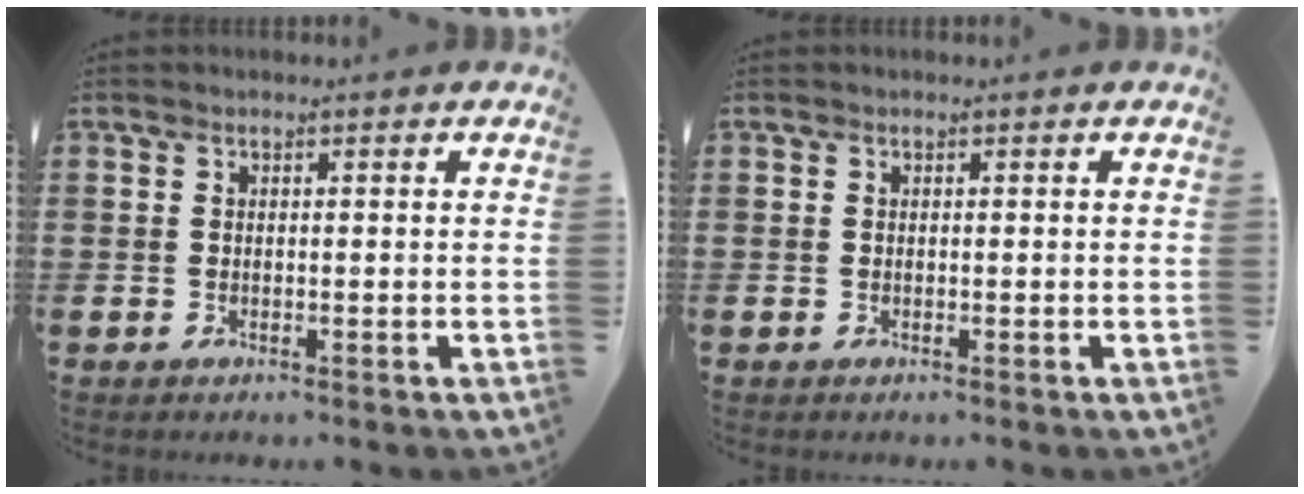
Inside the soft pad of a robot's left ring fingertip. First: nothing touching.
{"total": 0.0}